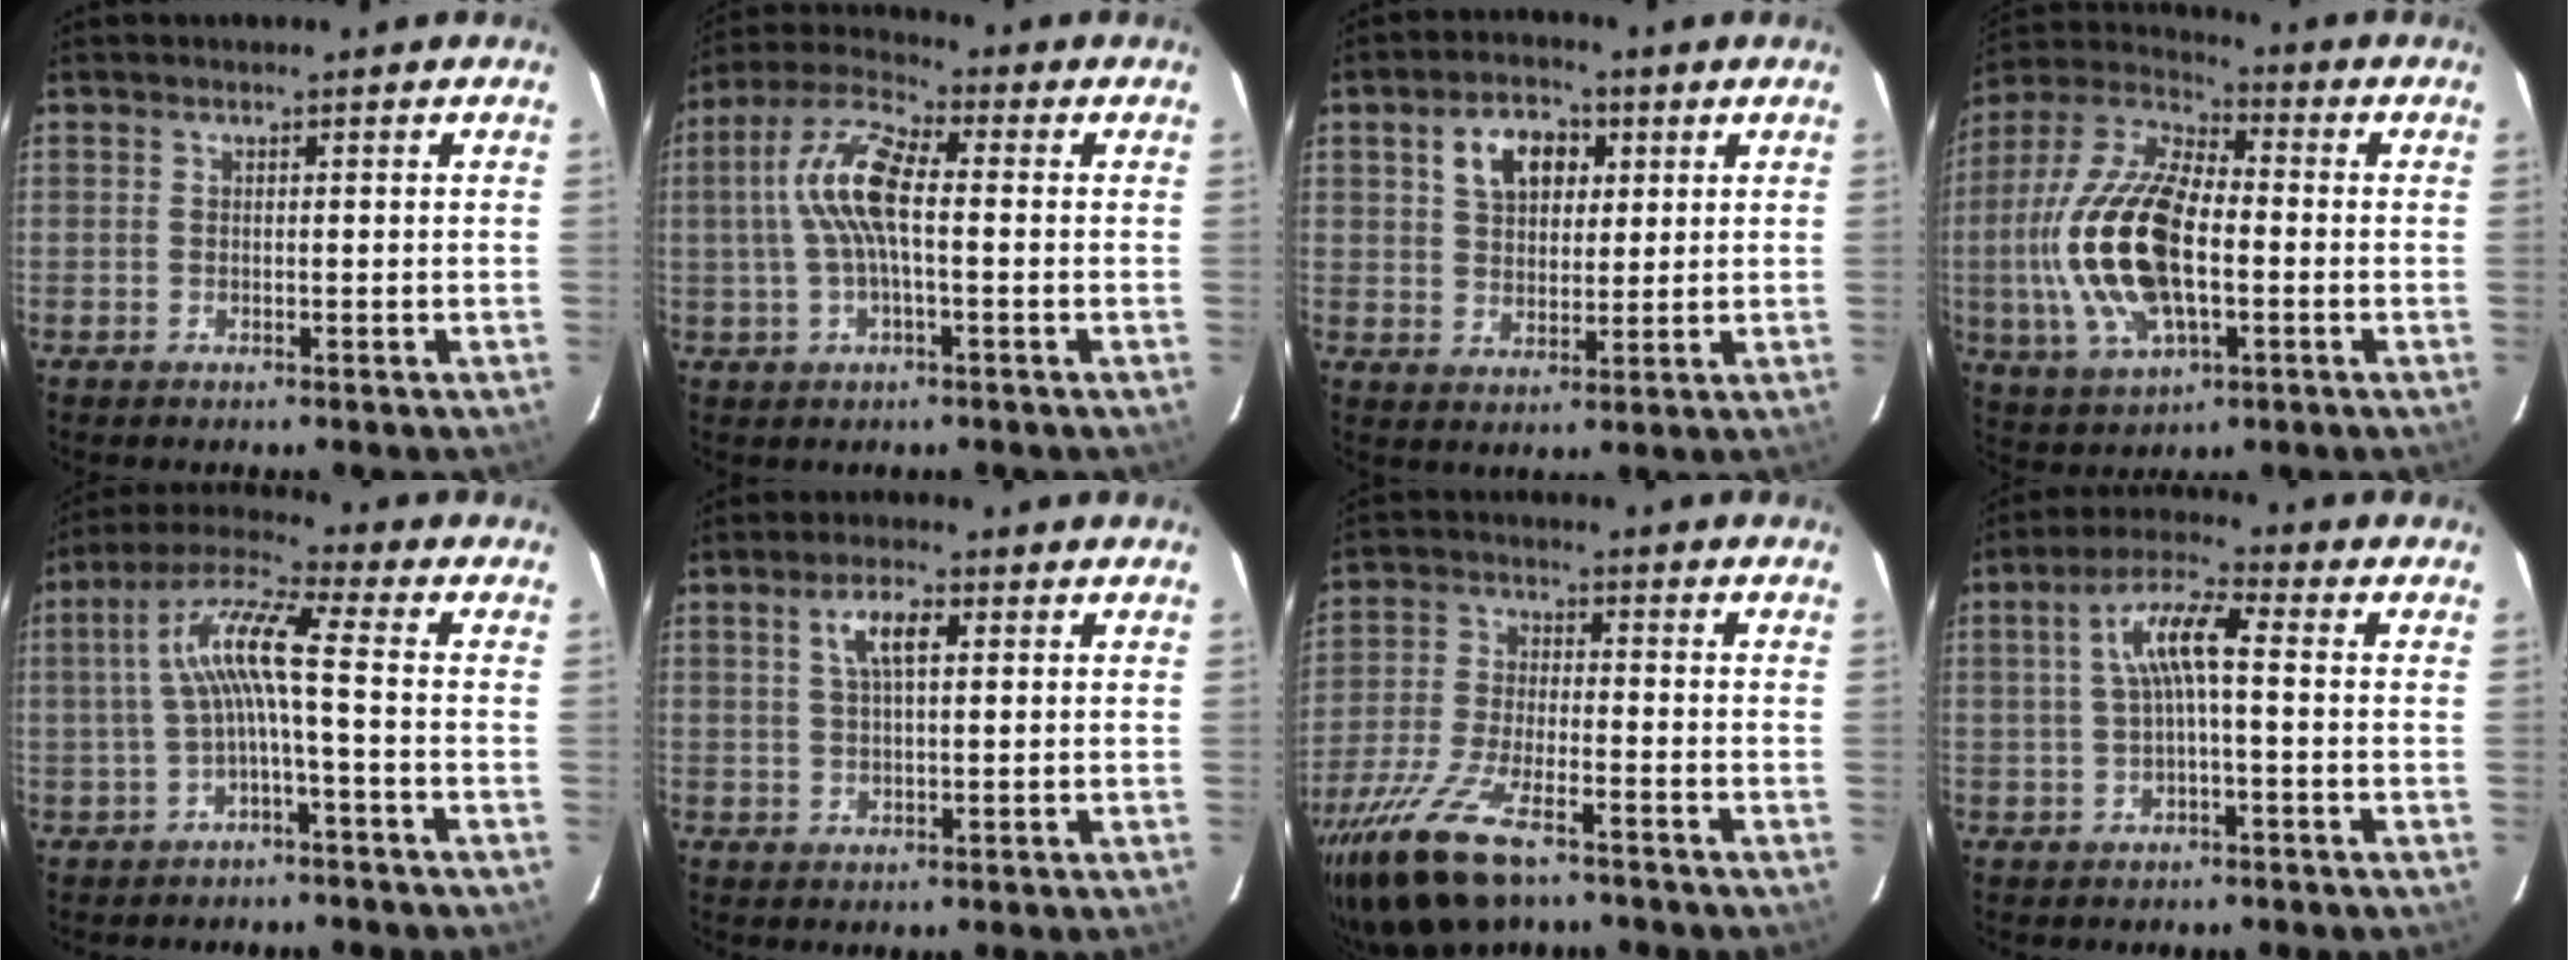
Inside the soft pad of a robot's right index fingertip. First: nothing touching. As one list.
[{"total": 10.5, "force": [0.3, 3.4, 9.9], "torque": [-0.207, 0.018, 0.001]}, {"total": 8.5, "force": [3.3, 5.6, 5.5], "torque": [-0.095, 0.025, 0.060]}, {"total": 20.1, "force": [-2.6, 9.6, 17.5], "torque": [-0.371, 0.003, -0.048]}, {"total": 8.4, "force": [-1.2, 0.2, 8.3], "torque": [-0.182, 0.020, -0.021]}, {"total": 5.1, "force": [1.8, 1.8, 4.4], "torque": [-0.082, 0.011, 0.034]}, {"total": 15.5, "force": [-10.7, 5.5, 9.7], "torque": [-0.217, -0.038, -0.203]}, {"total": 7.1, "force": [0.2, 1.4, 6.9], "torque": [-0.140, 0.018, 0.005]}]